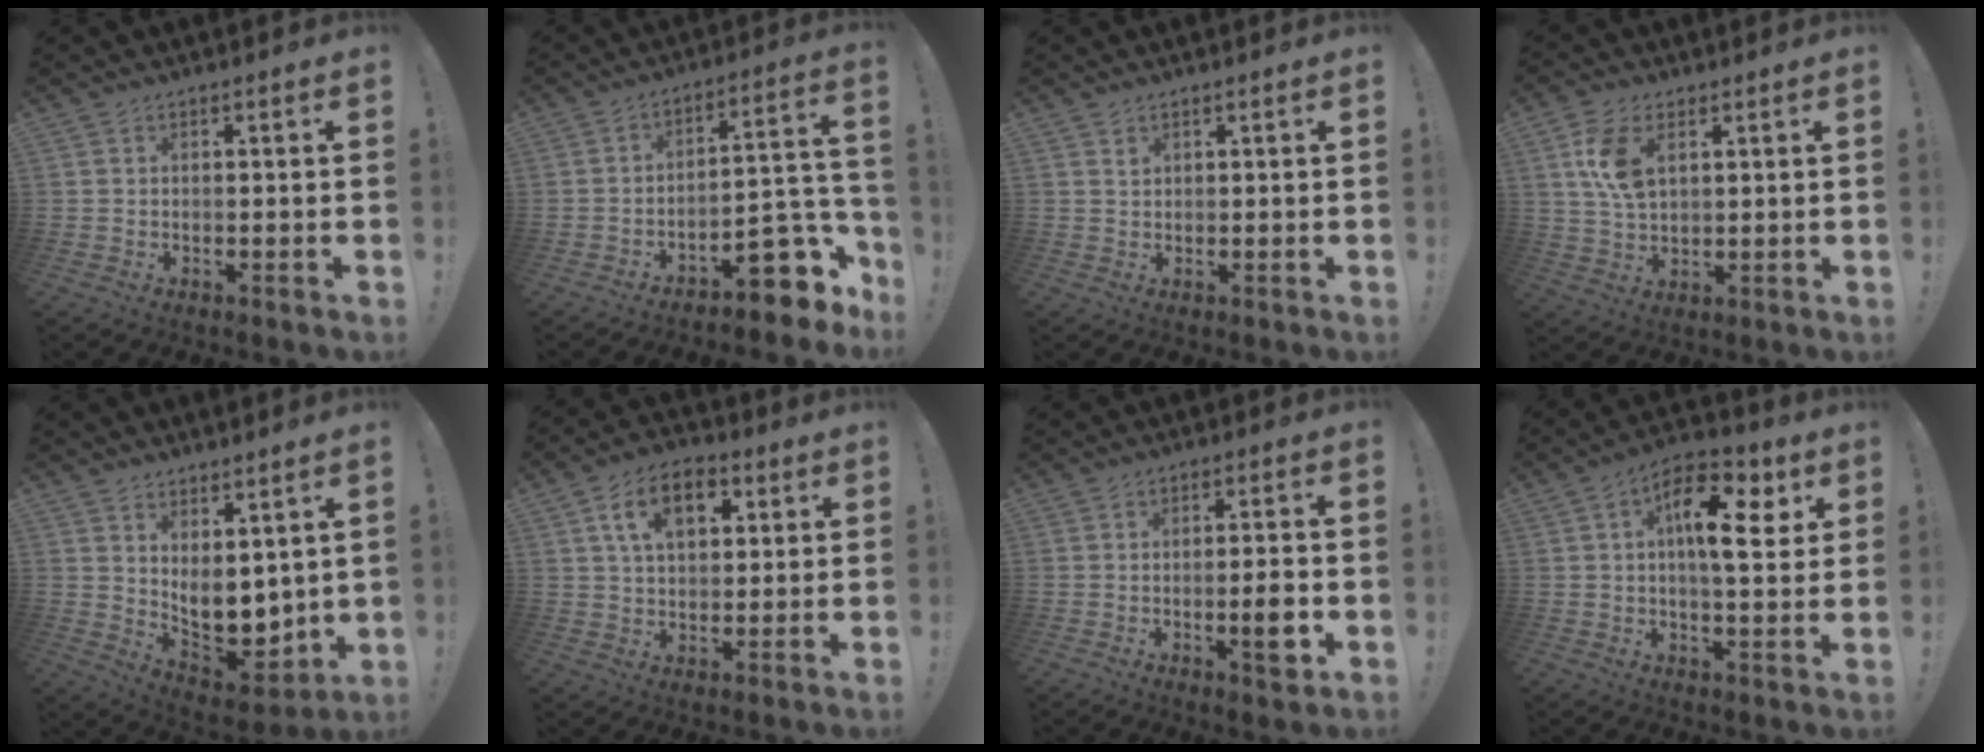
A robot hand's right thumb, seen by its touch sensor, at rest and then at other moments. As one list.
[{"total": 14.3, "force": [-8.7, 5.6, 9.8], "torque": [-0.087, 0.046, -0.134]}, {"total": 1.4, "force": [1.0, 0.9, 0.3], "torque": [0.005, -0.005, 0.017]}, {"total": 9.3, "force": [3.5, 5.5, 6.6], "torque": [-0.126, -0.003, 0.064]}, {"total": 9.5, "force": [1.6, 7.0, 6.3], "torque": [-0.069, -0.033, 0.042]}, {"total": 12.4, "force": [4.4, 7.9, 8.5], "torque": [-0.133, 0.009, 0.079]}, {"total": 6.7, "force": [-2.1, 0.8, 6.3], "torque": [-0.078, -0.003, -0.036]}, {"total": 14.1, "force": [4.6, 6.3, 11.8], "torque": [-0.171, -0.011, 0.072]}]